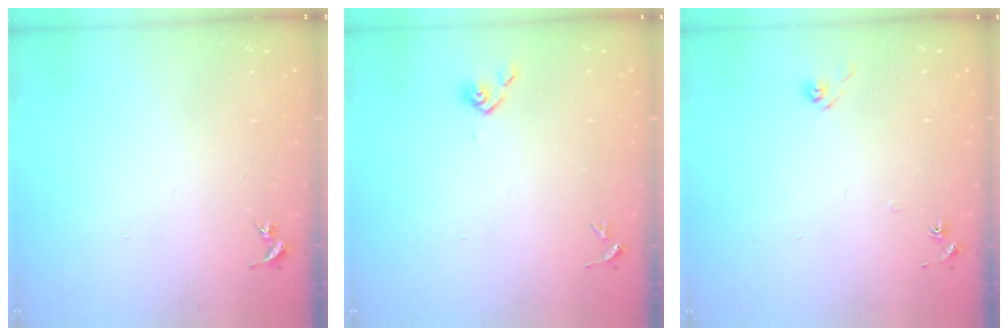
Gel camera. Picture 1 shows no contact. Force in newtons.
{"total": 3.8, "press": 3.7, "slide": 0.8}
{"total": 5.4, "press": 5.4, "slide": 0.5}